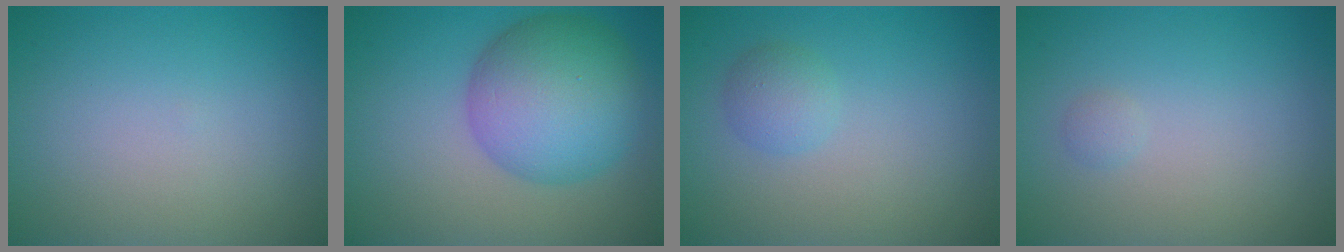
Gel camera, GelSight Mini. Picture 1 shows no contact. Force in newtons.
{"total": 9.0, "press": 9.0, "slide": 0.2}
{"total": 1.7, "press": 1.7, "slide": 0.2}
{"total": 0.6, "press": 0.6, "slide": 0.1}